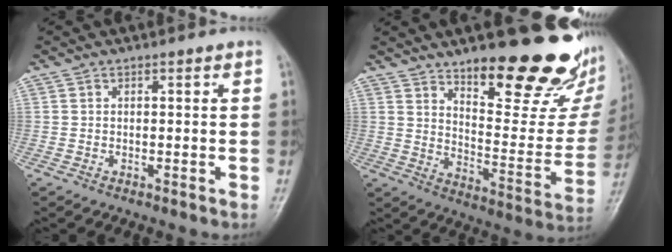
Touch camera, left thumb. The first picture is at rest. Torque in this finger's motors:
{"motor_torque": [0.80, 0.71, 1.41, -1.36, 0.07]}